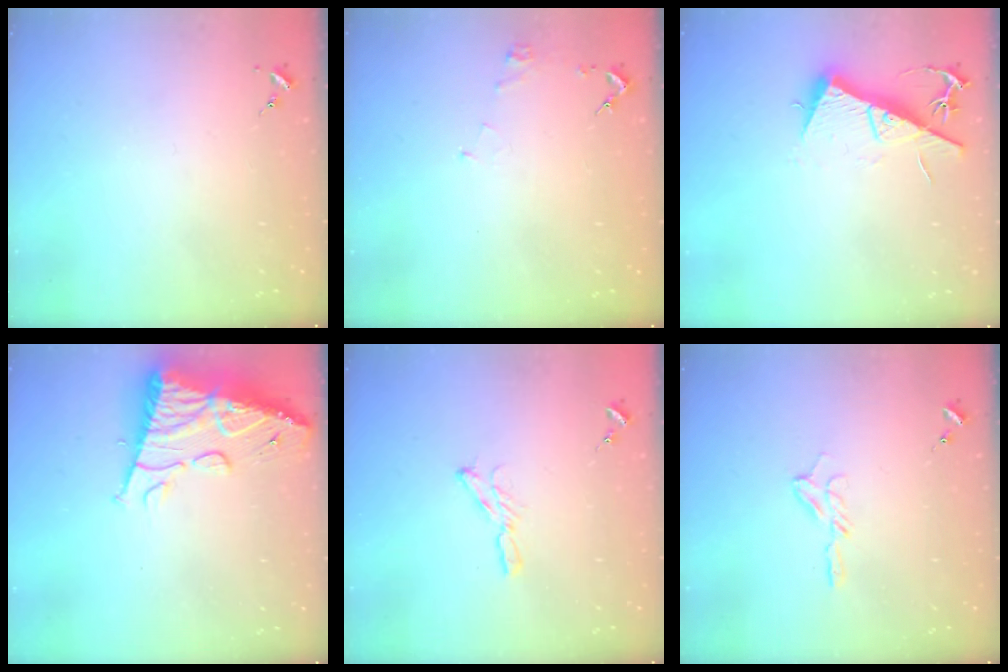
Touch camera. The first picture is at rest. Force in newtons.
{"total": 3.7, "press": 3.7, "slide": 0.5}
{"total": 12.5, "press": 12.5, "slide": 0.5}
{"total": 16.3, "press": 16.3, "slide": 1.7}
{"total": 5.7, "press": 5.7, "slide": 0.1}
{"total": 6.9, "press": 6.9, "slide": 0.7}